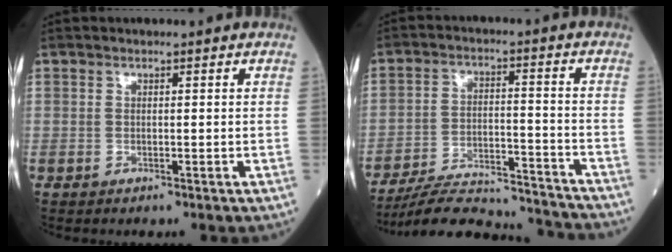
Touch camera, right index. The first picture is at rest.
{"total": 18.2, "force": [-17.5, 1.6, 4.5], "torque": [-0.092, 0.006, -0.263]}